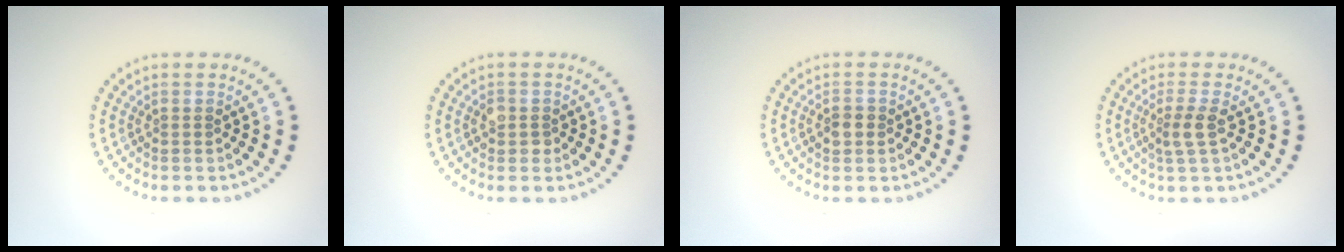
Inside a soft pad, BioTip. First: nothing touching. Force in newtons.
{"total": 1.6, "press": 1.6, "slide": 0.4}
{"total": 1.5, "press": 1.5, "slide": 0.3}
{"total": 2.0, "press": 1.6, "slide": 1.2}